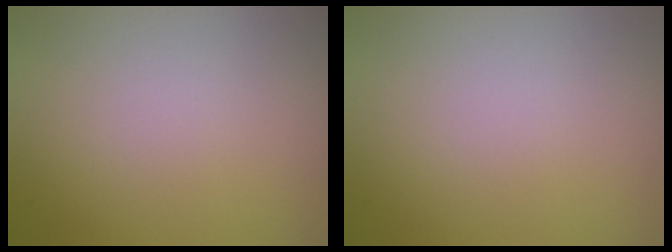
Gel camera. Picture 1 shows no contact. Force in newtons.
{"total": 0.0}